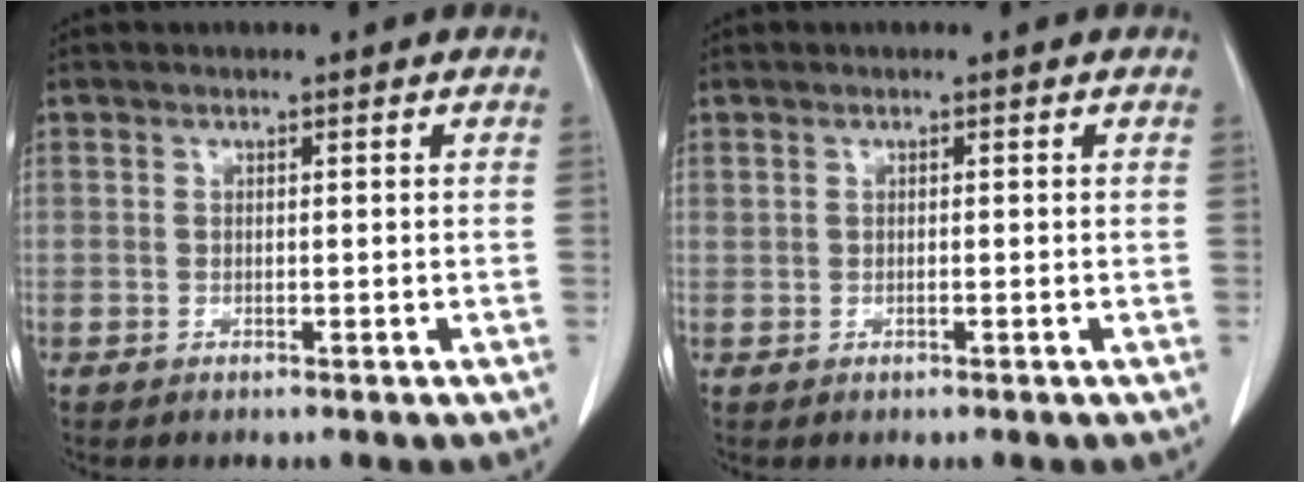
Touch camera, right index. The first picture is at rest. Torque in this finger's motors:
{"motor_torque": [-0.02, 0.15, 0.01, 0.03]}